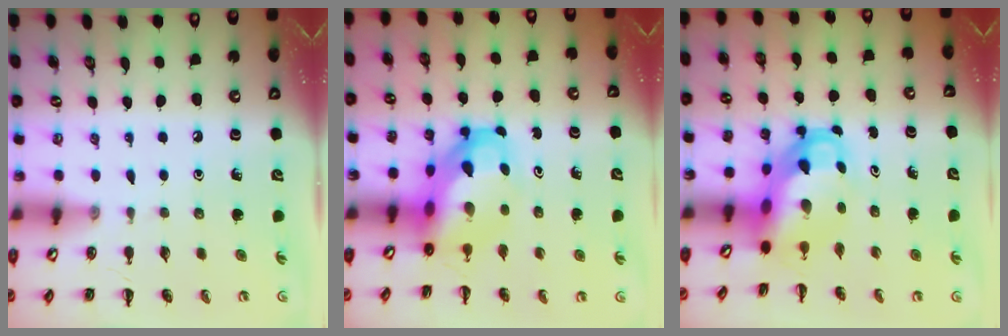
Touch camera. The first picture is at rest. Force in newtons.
{"total": 6.4, "press": 6.2, "slide": 1.8}
{"total": 5.9, "press": 5.7, "slide": 1.5}